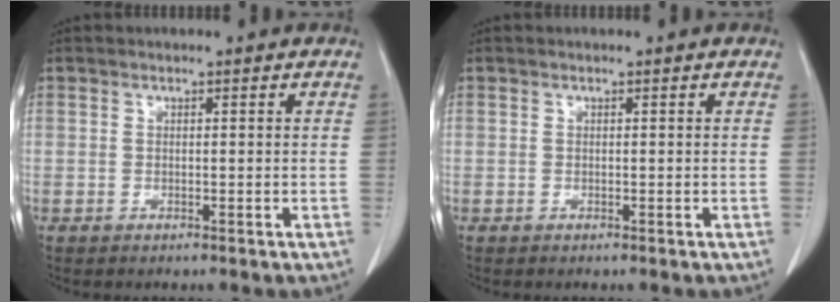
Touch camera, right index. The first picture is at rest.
{"total": 0.0}